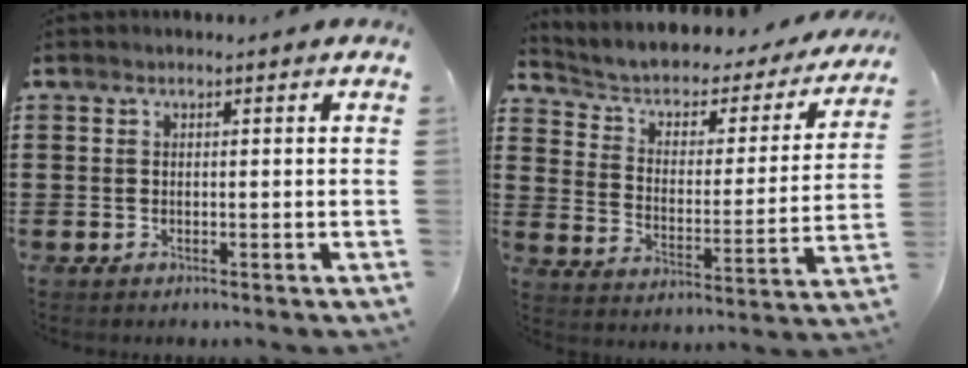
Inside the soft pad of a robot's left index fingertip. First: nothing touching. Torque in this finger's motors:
{"motor_torque": [1.05, -1.09, 0.05, 0.02]}